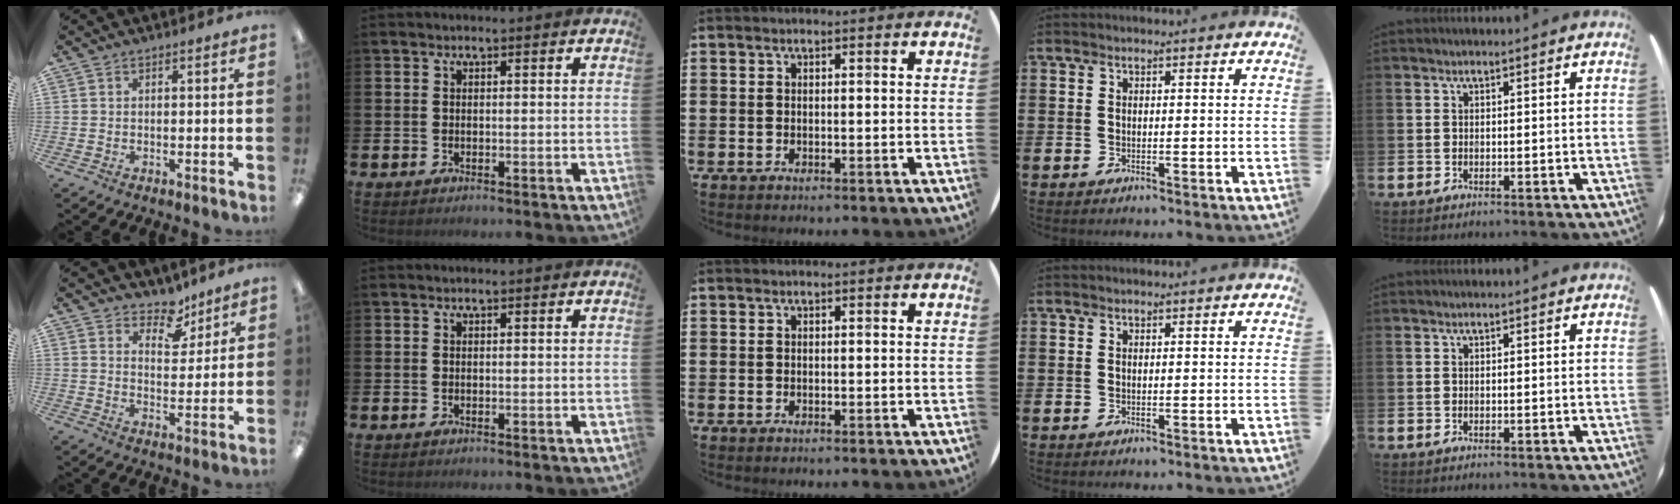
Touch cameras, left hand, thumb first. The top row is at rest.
{"thumb": {"total": 7.9, "force": [6.2, 4.2, 2.6], "torque": [-0.027, -0.039, 0.108]}}